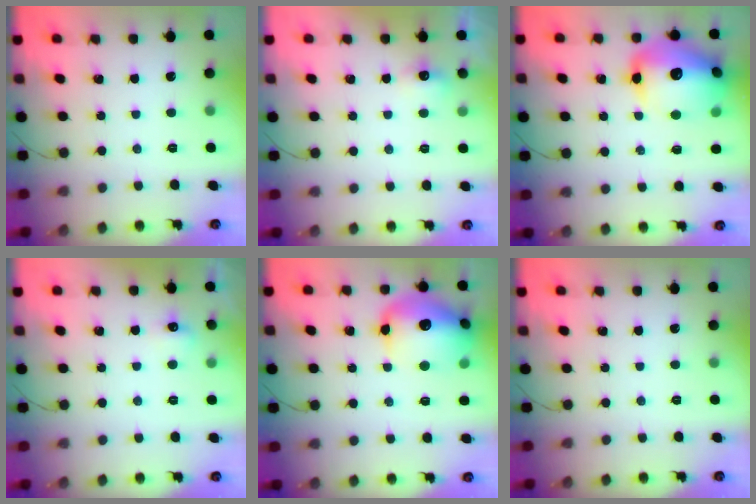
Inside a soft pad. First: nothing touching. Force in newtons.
{"total": 5.4, "press": 5.0, "slide": 2.2}
{"total": 21.2, "press": 20.9, "slide": 3.4}
{"total": 4.4, "press": 4.2, "slide": 1.2}
{"total": 20.3, "press": 20.2, "slide": 2.0}
{"total": 0.0}